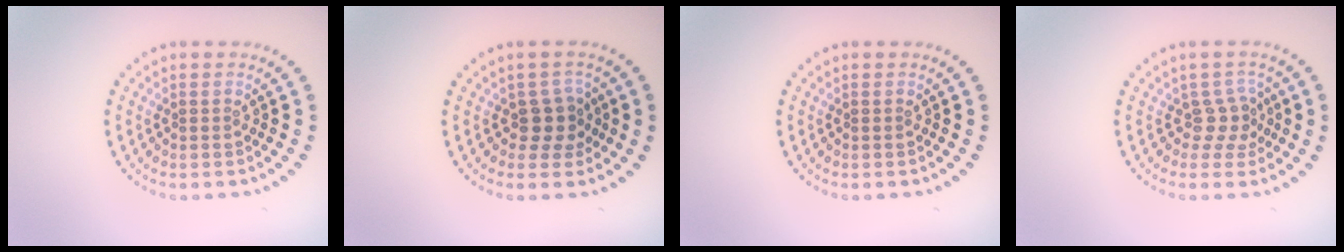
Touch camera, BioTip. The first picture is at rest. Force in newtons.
{"total": 2.3, "press": 1.8, "slide": 1.3}
{"total": 0.0}
{"total": 2.0, "press": 1.3, "slide": 1.6}